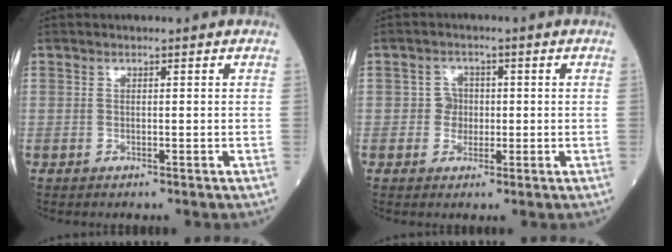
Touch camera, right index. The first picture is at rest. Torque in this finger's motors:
{"motor_torque": [-0.05, -0.03, -0.02, -0.01]}